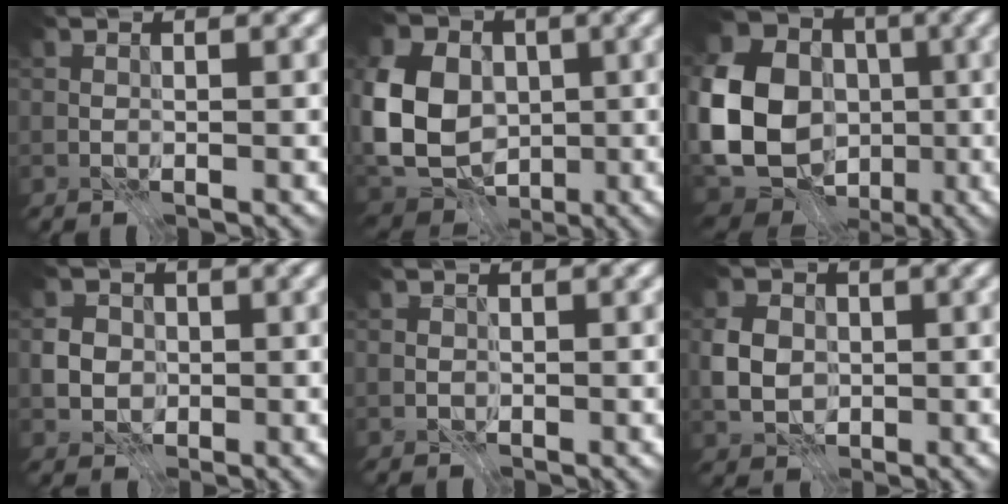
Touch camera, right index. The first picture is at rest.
{"total": 12.1, "force": [0.2, 9.5, 7.5], "torque": [-0.166, 0.002, -0.009]}
{"total": 17.9, "force": [-2.4, 15.0, 9.4], "torque": [-0.212, -0.012, -0.067]}
{"total": 3.0, "force": [-0.6, 2.7, 1.2], "torque": [-0.023, 0.000, -0.015]}
{"total": 0.8, "force": [-0.2, 0.8, 0.1], "torque": [0.000, -0.001, -0.006]}
{"total": 4.4, "force": [-0.4, 3.5, 2.6], "torque": [-0.056, 0.002, -0.014]}